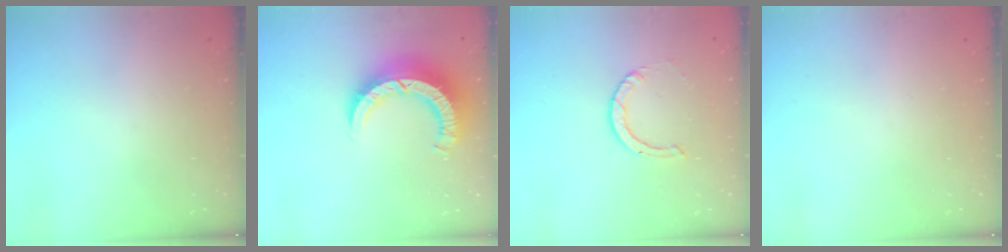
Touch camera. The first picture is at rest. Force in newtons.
{"total": 10.9, "press": 10.8, "slide": 1.2}
{"total": 2.2, "press": 2.2, "slide": 0.2}
{"total": 0.0}